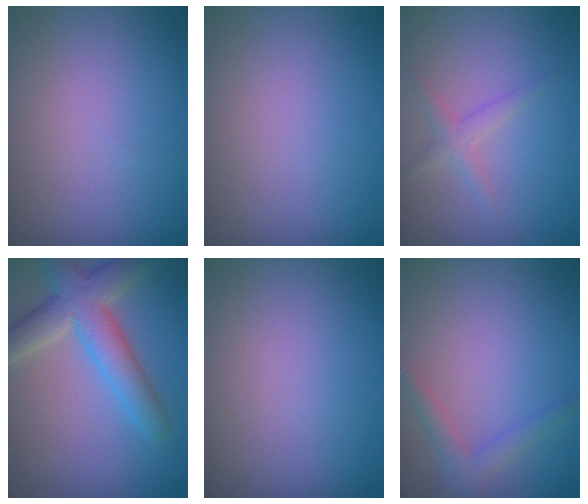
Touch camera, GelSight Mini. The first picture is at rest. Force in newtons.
{"total": 0.0}
{"total": 1.5, "press": 1.5, "slide": 0.1}
{"total": 5.8, "press": 5.8, "slide": 0.3}
{"total": 0.0}
{"total": 1.9, "press": 1.9, "slide": 0.2}